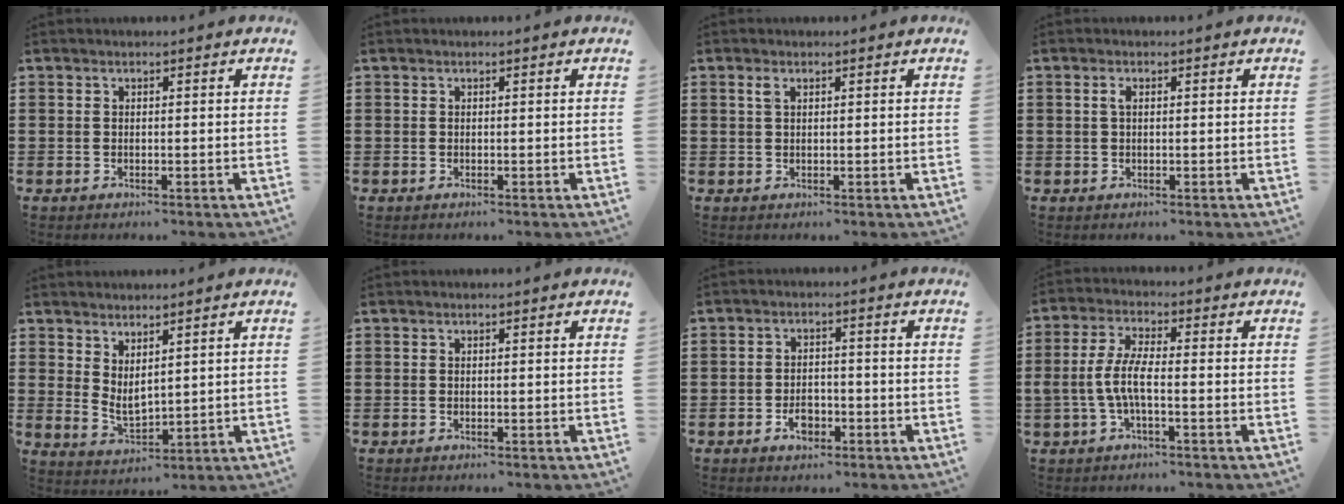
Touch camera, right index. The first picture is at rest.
{"total": 0.0}
{"total": 1.2, "force": [0.6, 0.5, 1.0], "torque": [-0.022, 0.005, 0.009]}
{"total": 1.2, "force": [0.2, 0.5, 1.0], "torque": [-0.021, 0.004, 0.003]}
{"total": 3.0, "force": [2.1, 1.1, 1.7], "torque": [-0.040, -0.009, 0.042]}
{"total": 0.0}
{"total": 3.3, "force": [-1.6, 2.1, 1.9], "torque": [-0.029, -0.001, -0.031]}
{"total": 5.5, "force": [-1.4, 1.6, 5.0], "torque": [-0.124, -0.006, -0.037]}